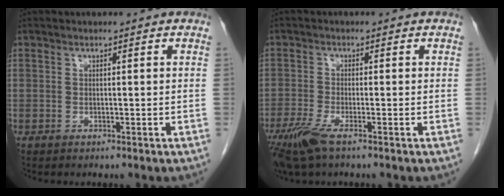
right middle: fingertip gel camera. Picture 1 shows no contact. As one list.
[{"total": 5.1, "force": [-3.3, 0.7, 3.8], "torque": [-0.083, -0.015, -0.066]}]